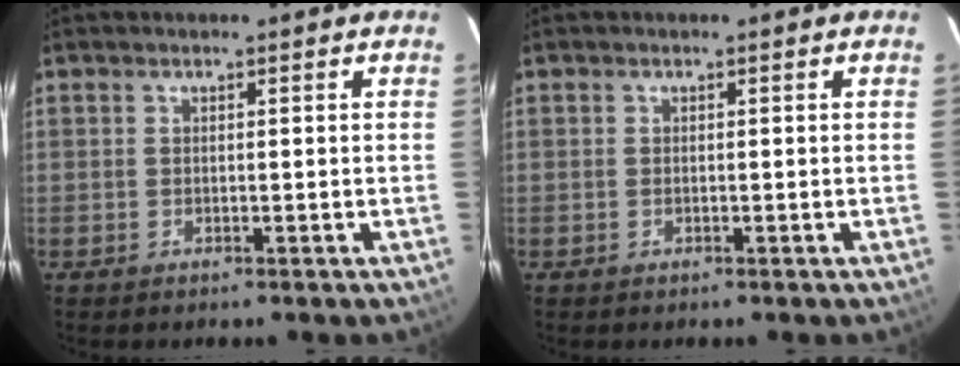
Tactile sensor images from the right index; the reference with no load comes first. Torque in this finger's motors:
{"motor_torque": [-0.07, 0.01, -0.03, 0.00]}